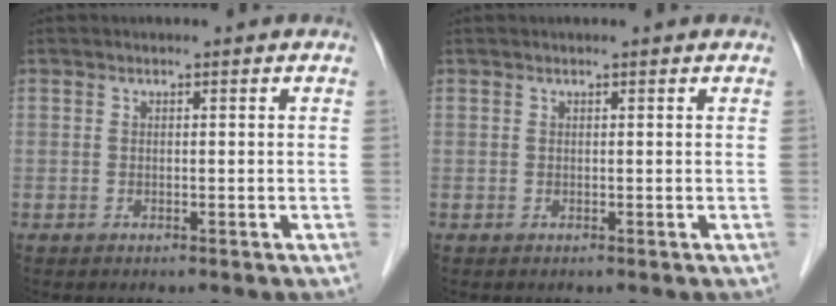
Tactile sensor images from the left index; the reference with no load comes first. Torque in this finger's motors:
{"motor_torque": [0.18, -0.08, 0.04, -0.01]}